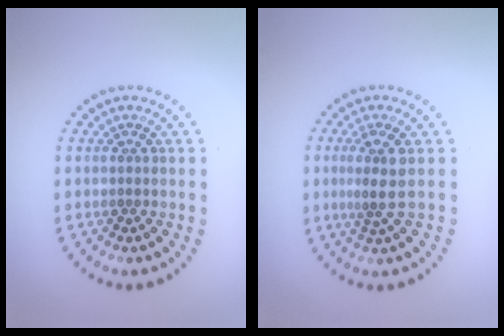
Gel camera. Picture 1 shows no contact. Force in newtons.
{"total": 2.4, "press": 1.9, "slide": 1.4}